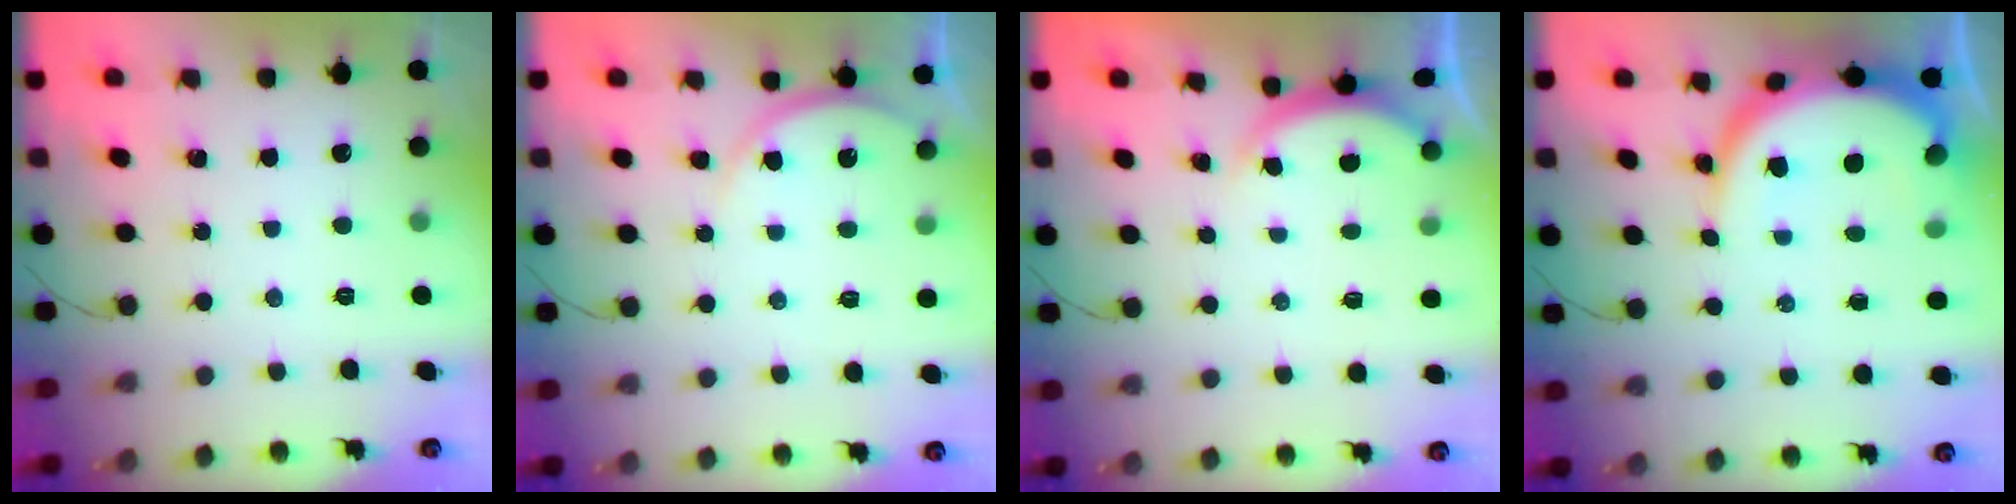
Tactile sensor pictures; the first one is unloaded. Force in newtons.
{"total": 6.1, "press": 6.1, "slide": 0.6}
{"total": 2.1, "press": 2.0, "slide": 0.3}
{"total": 10.3, "press": 10.3, "slide": 0.9}